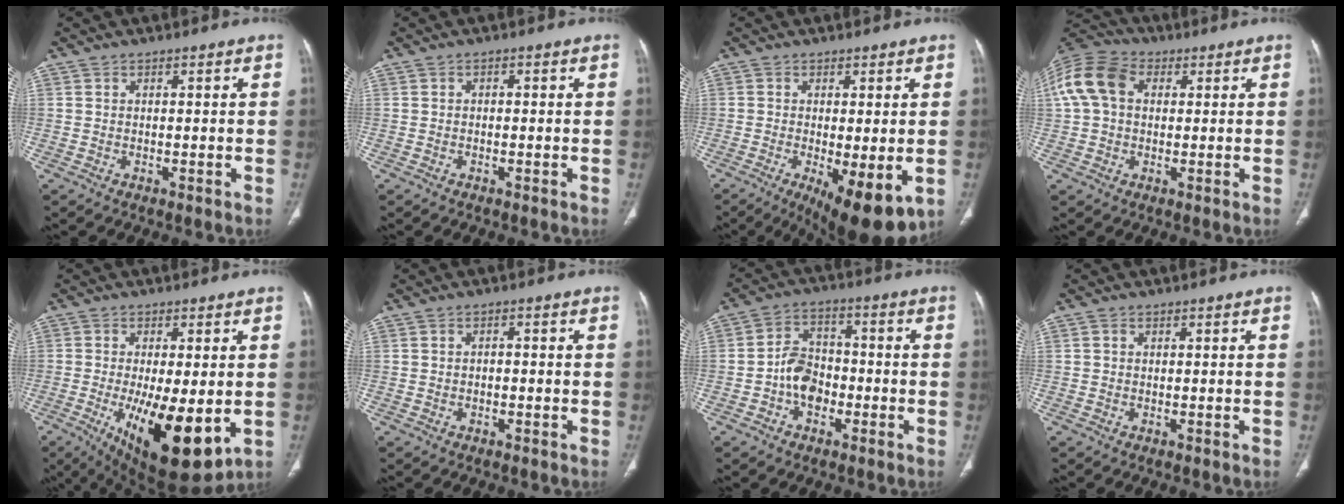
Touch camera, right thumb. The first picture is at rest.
{"total": 0.6, "force": [-0.1, 0.5, 0.4], "torque": [-0.003, 0.003, -0.006]}
{"total": 11.3, "force": [-3.4, 3.6, 10.2], "torque": [-0.150, -0.024, -0.042]}
{"total": 12.3, "force": [2.6, 8.8, 8.2], "torque": [-0.168, 0.033, 0.040]}
{"total": 16.6, "force": [-3.8, 5.8, 15.1], "torque": [-0.234, -0.029, -0.039]}
{"total": 1.2, "force": [-0.2, 0.9, 0.8], "torque": [-0.010, 0.005, -0.005]}
{"total": 7.9, "force": [-2.4, 5.8, 4.7], "torque": [-0.058, 0.031, -0.051]}
{"total": 0.6, "force": [0.1, 0.5, 0.3], "torque": [-0.003, 0.002, 0.003]}